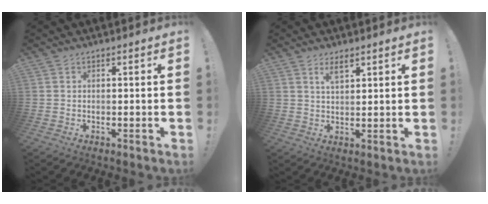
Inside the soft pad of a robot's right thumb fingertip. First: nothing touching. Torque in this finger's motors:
{"motor_torque": [0.07, 0.03, 0.40, 0.36, -0.03]}